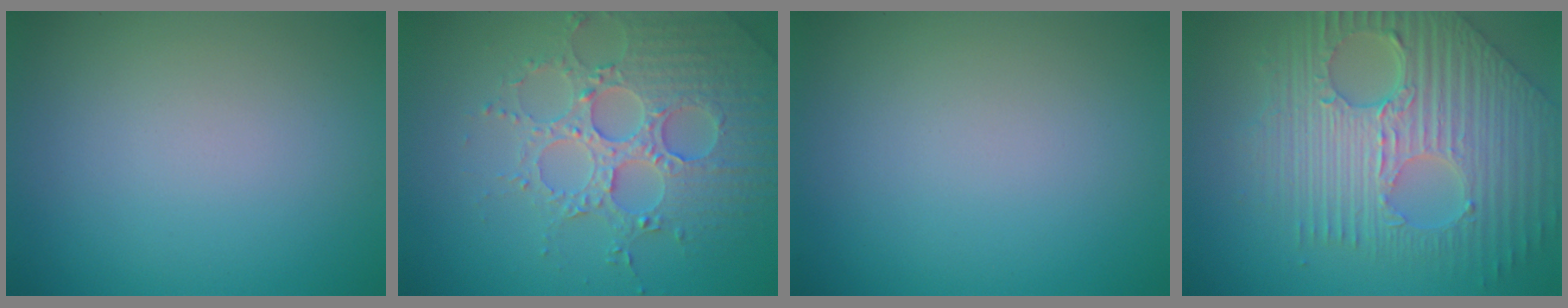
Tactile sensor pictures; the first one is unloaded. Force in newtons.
{"total": 4.7, "press": 4.7, "slide": 0.7}
{"total": 0.0}
{"total": 9.8, "press": 6.7, "slide": 7.1}